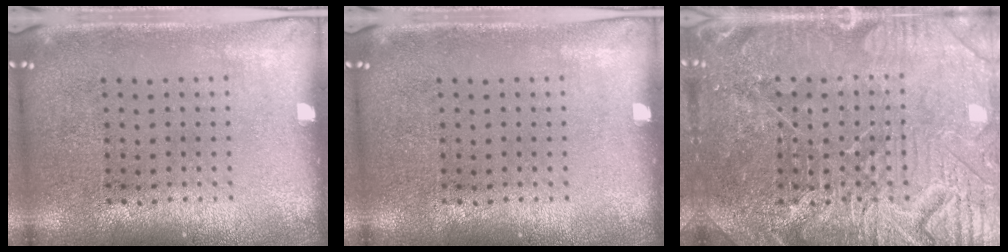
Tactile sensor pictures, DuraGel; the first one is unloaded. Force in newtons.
{"total": 0.0}
{"total": 4.7, "press": 4.7, "slide": 0.6}